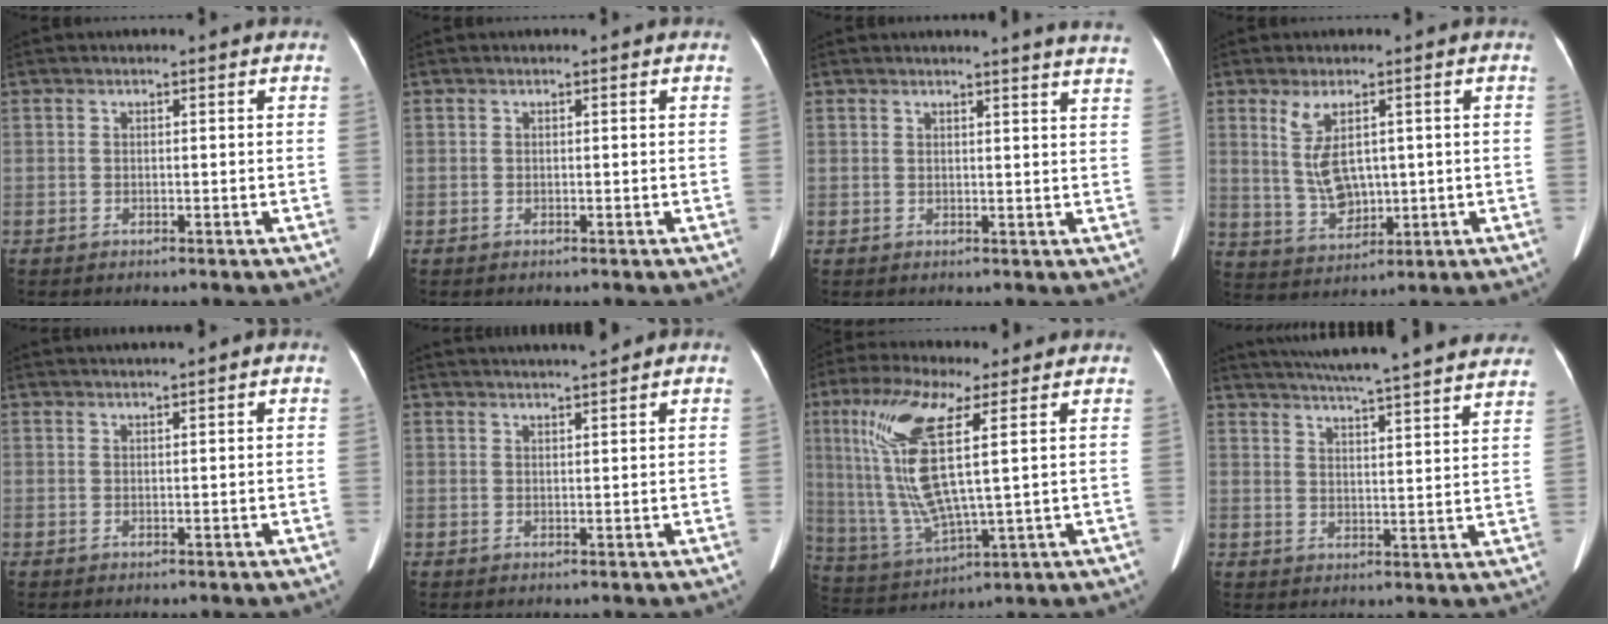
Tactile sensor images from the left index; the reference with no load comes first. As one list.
[{"total": 0.0}, {"total": 9.6, "force": [8.9, -0.8, 3.3], "torque": [-0.038, -0.034, 0.077]}, {"total": 6.4, "force": [1.5, 3.2, 5.4], "torque": [-0.123, -0.001, 0.044]}, {"total": 2.3, "force": [1.7, -0.1, 1.6], "torque": [-0.026, 0.024, 0.028]}, {"total": 4.9, "force": [4.4, -0.3, 2.3], "torque": [-0.034, 0.023, 0.064]}, {"total": 14.2, "force": [4.3, 2.1, 13.3], "torque": [-0.306, -0.007, 0.085]}, {"total": 26.5, "force": [24.0, 1.1, 11.2], "torque": [-0.180, -0.013, 0.305]}]